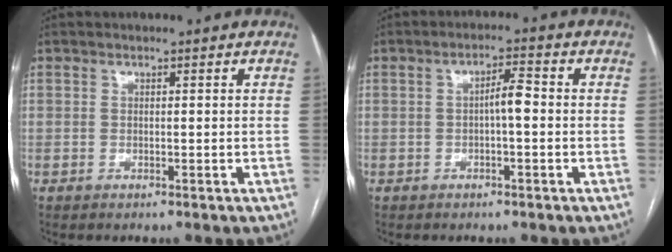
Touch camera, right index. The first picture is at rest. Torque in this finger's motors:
{"motor_torque": [0.51, 0.04, 0.08, 0.06]}